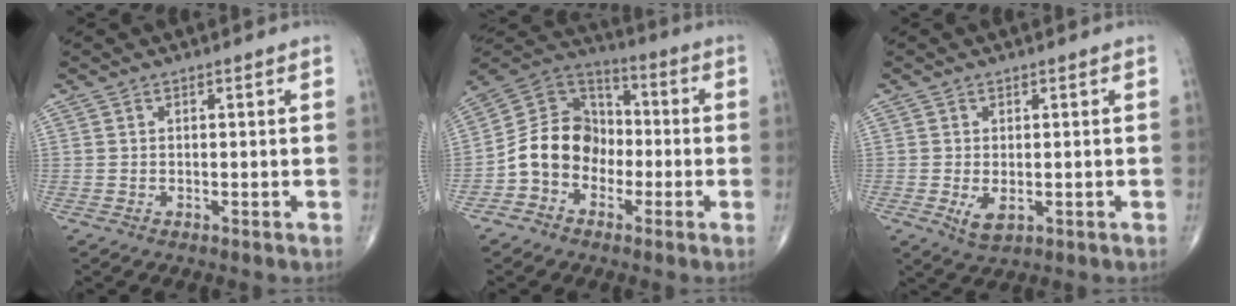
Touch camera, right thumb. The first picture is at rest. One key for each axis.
{"total": 12.1, "fx": -3.3, "fy": 9.9, "fz": 6.2, "tx": -0.084, "ty": 0.052, "tz": -0.074}
{"total": 3.4, "fx": -0.7, "fy": 1.8, "fz": 2.8, "tx": -0.047, "ty": -0.008, "tz": -0.006}